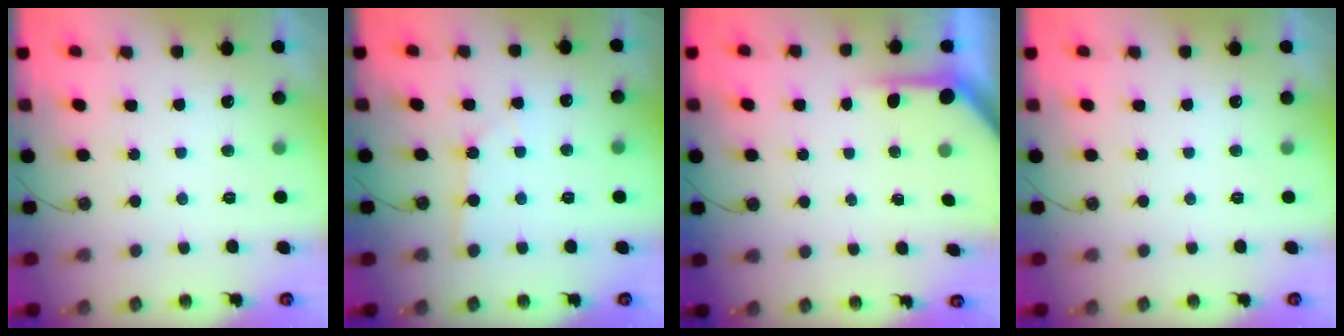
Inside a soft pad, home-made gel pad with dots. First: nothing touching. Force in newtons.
{"total": 2.2, "press": 2.2, "slide": 0.3}
{"total": 3.8, "press": 3.8, "slide": 0.2}
{"total": 0.0}